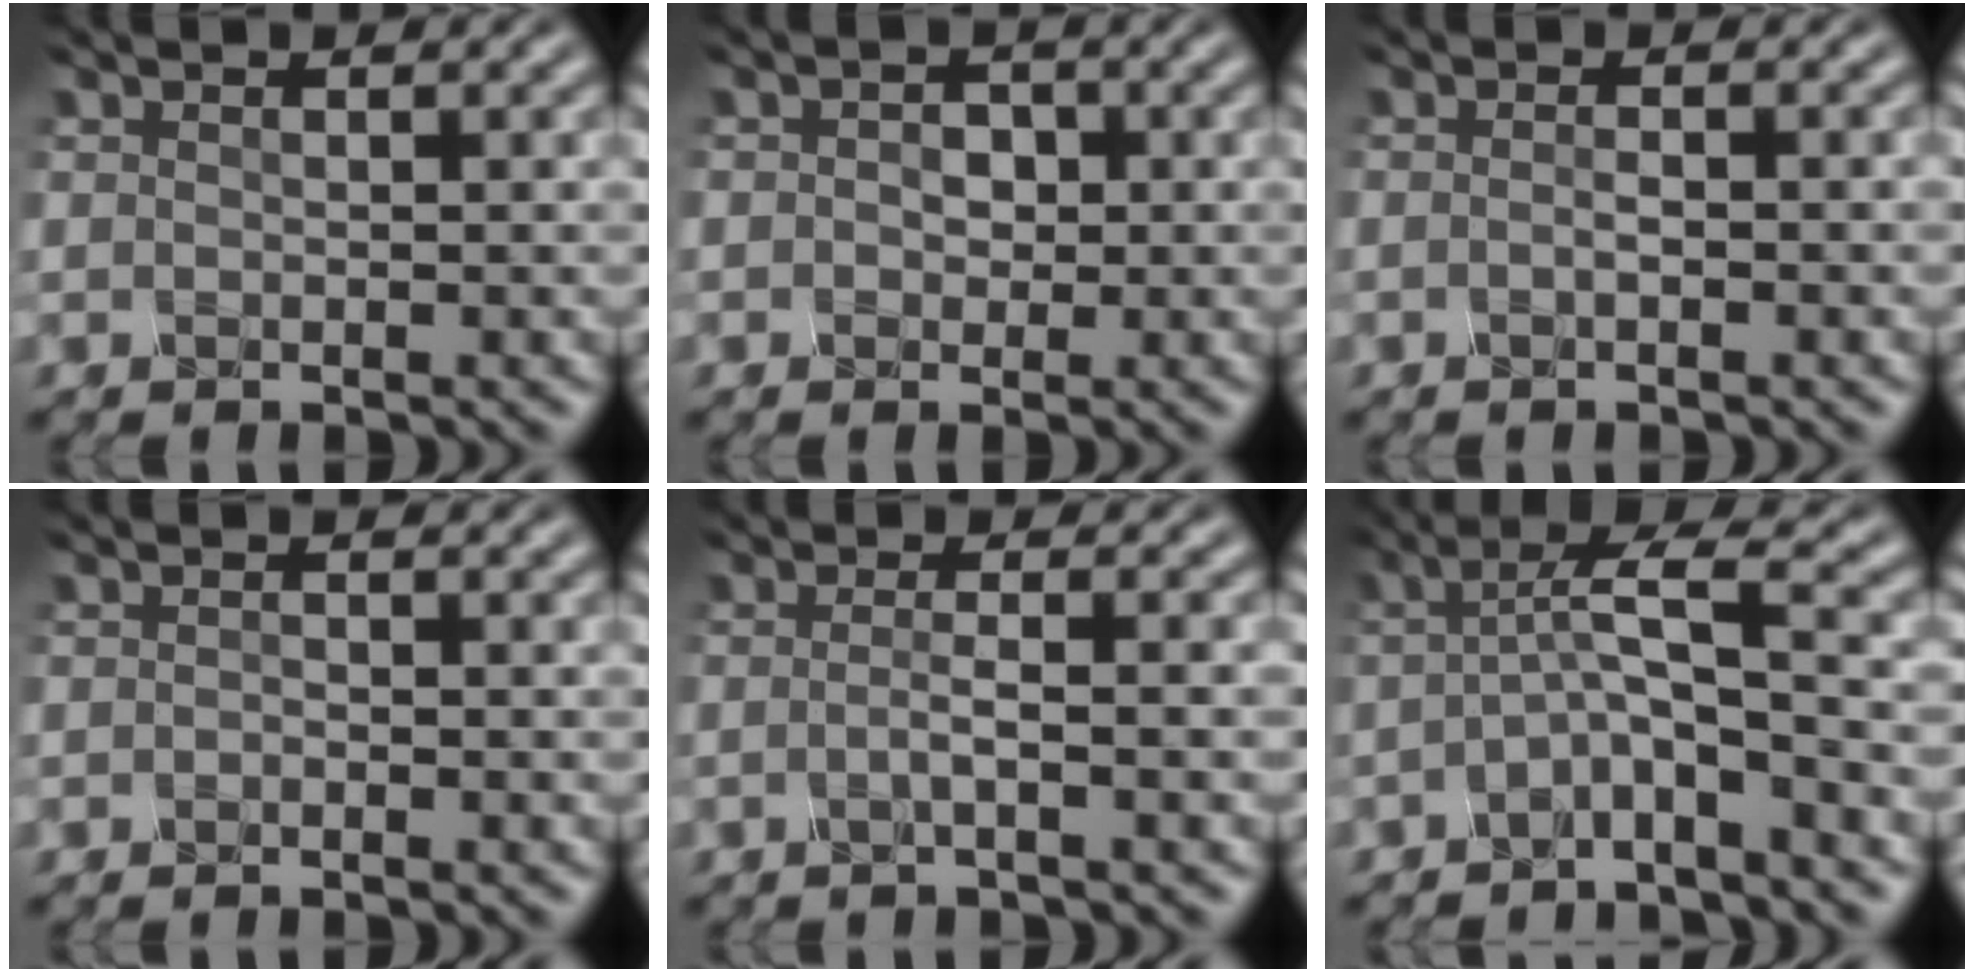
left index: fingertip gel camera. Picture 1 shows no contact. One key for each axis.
{"total": 2.1, "fx": -0.3, "fy": 1.7, "fz": 1.2, "tx": -0.022, "ty": 0.005, "tz": -0.013}
{"total": 1.1, "fx": -0.9, "fy": 0.1, "fz": 0.7, "tx": -0.013, "ty": 0.001, "tz": -0.019}
{"total": 0.8, "fx": -0.7, "fy": 0.2, "fz": 0.1, "tx": -0.001, "ty": 0.000, "tz": -0.017}
{"total": 2.1, "fx": -1.1, "fy": 0.4, "fz": 1.8, "tx": -0.027, "ty": 0.002, "tz": -0.029}
{"total": 3.7, "fx": -1.4, "fy": 0.4, "fz": 3.4, "tx": -0.063, "ty": 0.011, "tz": -0.038}